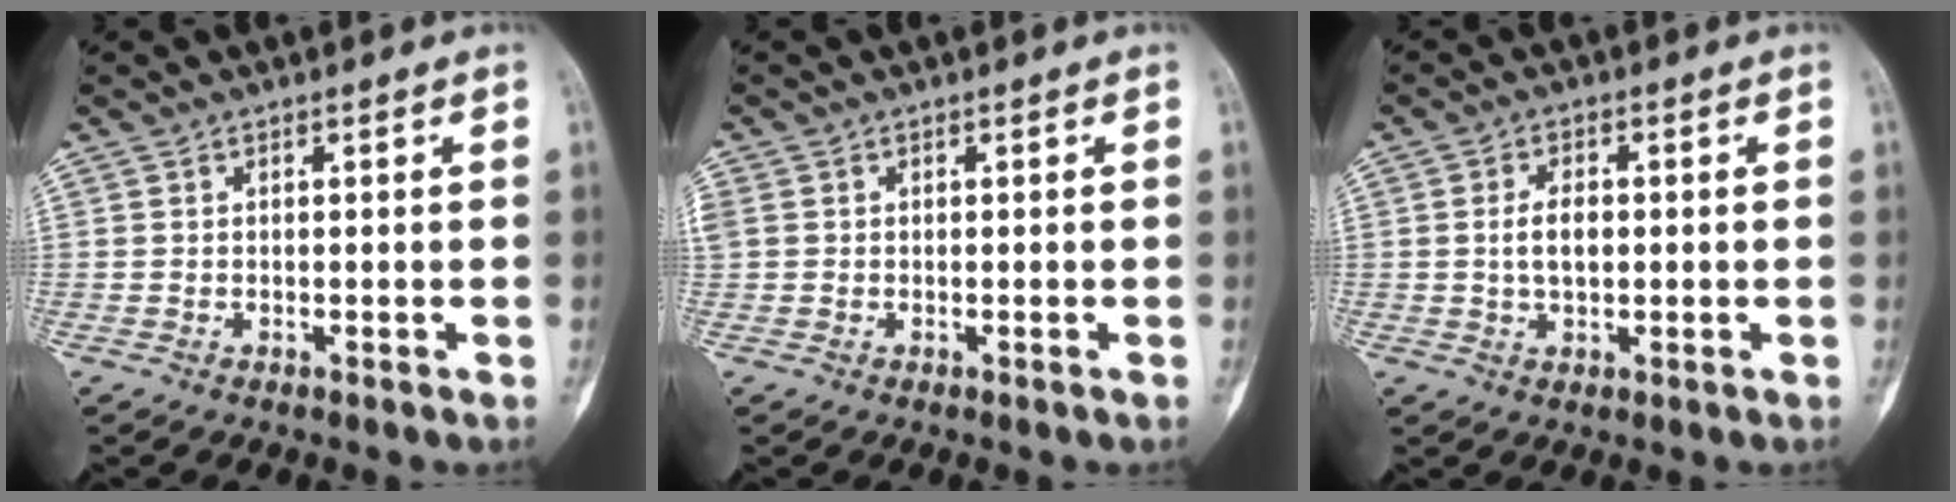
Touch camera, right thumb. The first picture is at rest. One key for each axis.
{"total": 2.7, "fx": 0.1, "fy": 2.3, "fz": 1.5, "tx": -0.049, "ty": 0.010, "tz": 0.007}
{"total": 4.4, "fx": 0.1, "fy": 2.6, "fz": 3.6, "tx": -0.064, "ty": 0.005, "tz": 0.000}